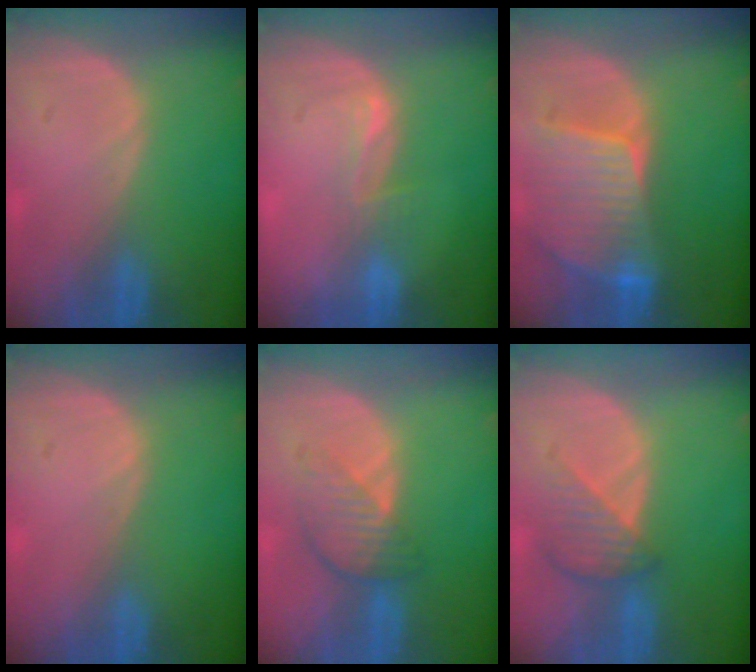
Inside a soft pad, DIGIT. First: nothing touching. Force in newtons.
{"total": 2.6, "press": 2.0, "slide": 1.6}
{"total": 9.3, "press": 8.1, "slide": 4.4}
{"total": 0.0}
{"total": 4.7, "press": 4.2, "slide": 2.1}
{"total": 4.5, "press": 4.1, "slide": 1.7}